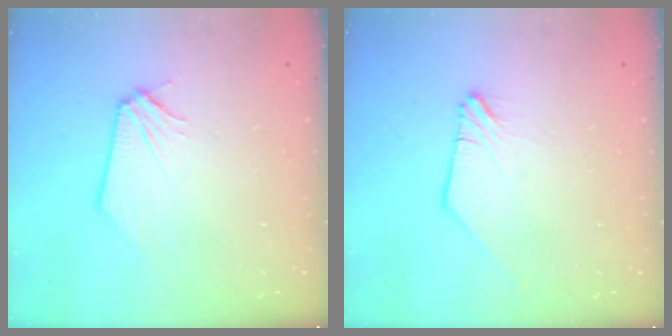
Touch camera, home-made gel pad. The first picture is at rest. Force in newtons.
{"total": 0.6, "press": 0.6, "slide": 0.2}